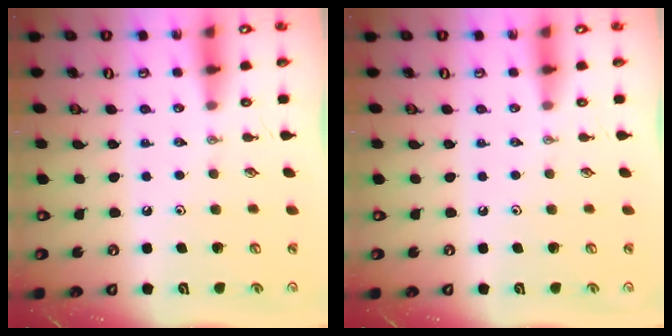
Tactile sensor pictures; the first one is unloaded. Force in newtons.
{"total": 0.0}